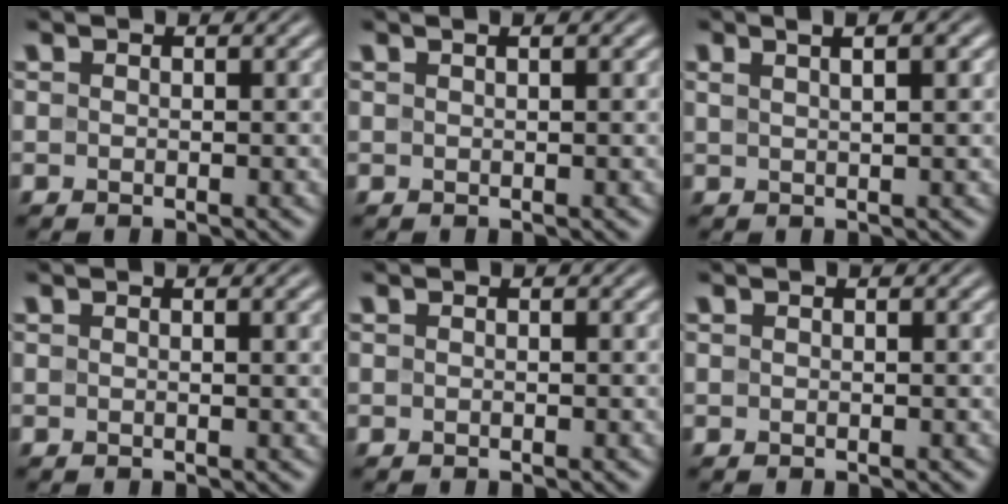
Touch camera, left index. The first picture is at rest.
{"total": 1.9, "force": [1.0, 0.7, 1.5], "torque": [-0.008, 0.000, -0.001]}
{"total": 4.3, "force": [2.2, 1.8, 3.3], "torque": [-0.013, 0.019, 0.003]}
{"total": 2.3, "force": [0.6, 0.7, 2.1], "torque": [-0.021, 0.006, 0.003]}
{"total": 0.0}
{"total": 0.0}